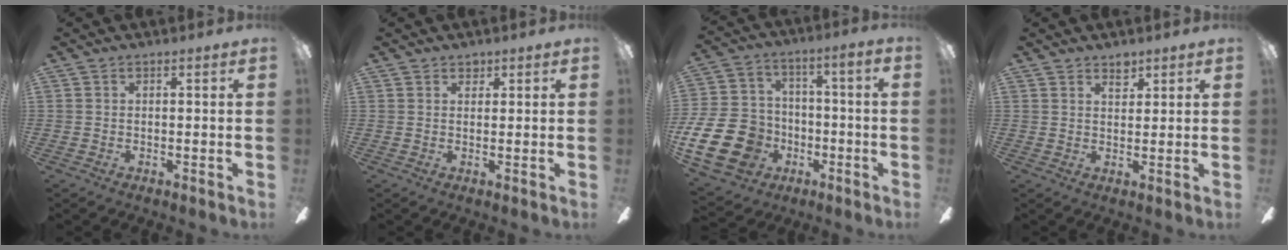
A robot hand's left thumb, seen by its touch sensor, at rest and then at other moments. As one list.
[{"total": 1.5, "force": [1.1, 0.9, 0.3], "torque": [-0.001, 0.000, 0.019]}, {"total": 19.0, "force": [-6.9, 14.5, 10.1], "torque": [-0.224, 0.043, -0.110]}, {"total": 3.3, "force": [2.5, 1.7, 1.2], "torque": [-0.002, -0.014, 0.042]}]